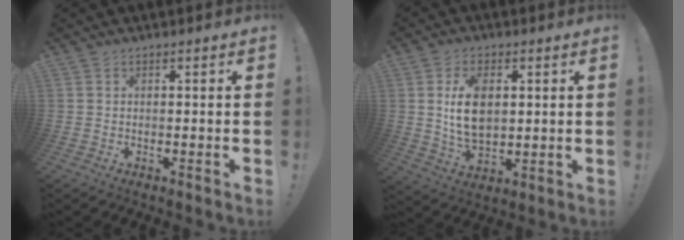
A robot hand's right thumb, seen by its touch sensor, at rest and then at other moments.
{"total": 11.9, "force": [2.3, 7.5, 8.9], "torque": [-0.156, -0.006, 0.037]}